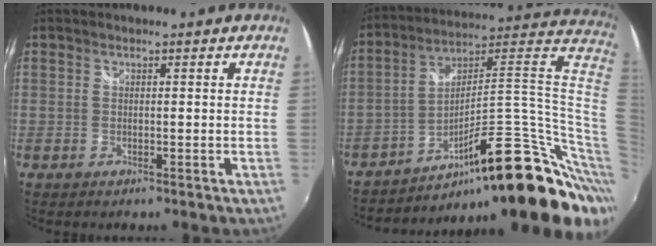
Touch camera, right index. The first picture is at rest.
{"total": 26.6, "force": [-9.1, 8.5, 23.5], "torque": [-0.316, 0.032, -0.125]}